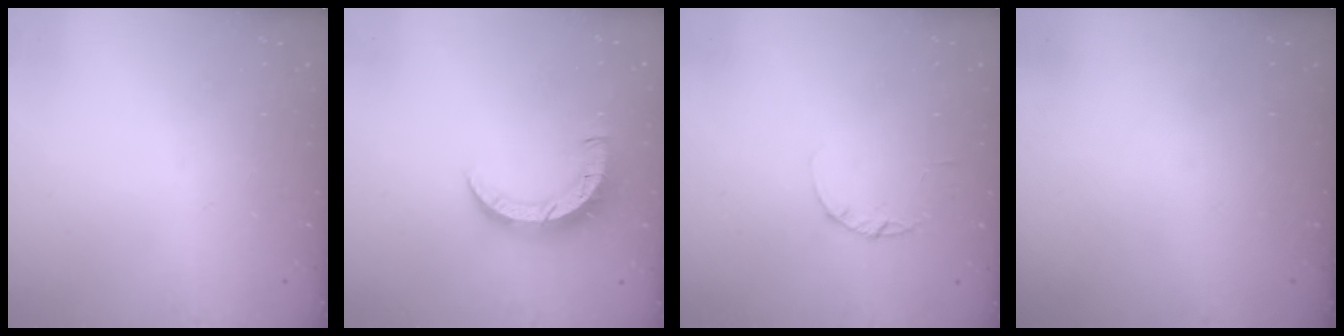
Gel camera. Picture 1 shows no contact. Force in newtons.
{"total": 8.7, "press": 8.6, "slide": 0.9}
{"total": 2.2, "press": 2.2, "slide": 0.4}
{"total": 0.0}